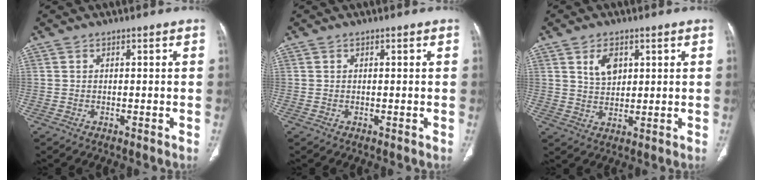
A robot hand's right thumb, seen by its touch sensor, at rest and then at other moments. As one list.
[{"total": 0.0}, {"total": 5.2, "force": [2.2, 3.2, 3.3], "torque": [-0.045, -0.013, 0.045]}]